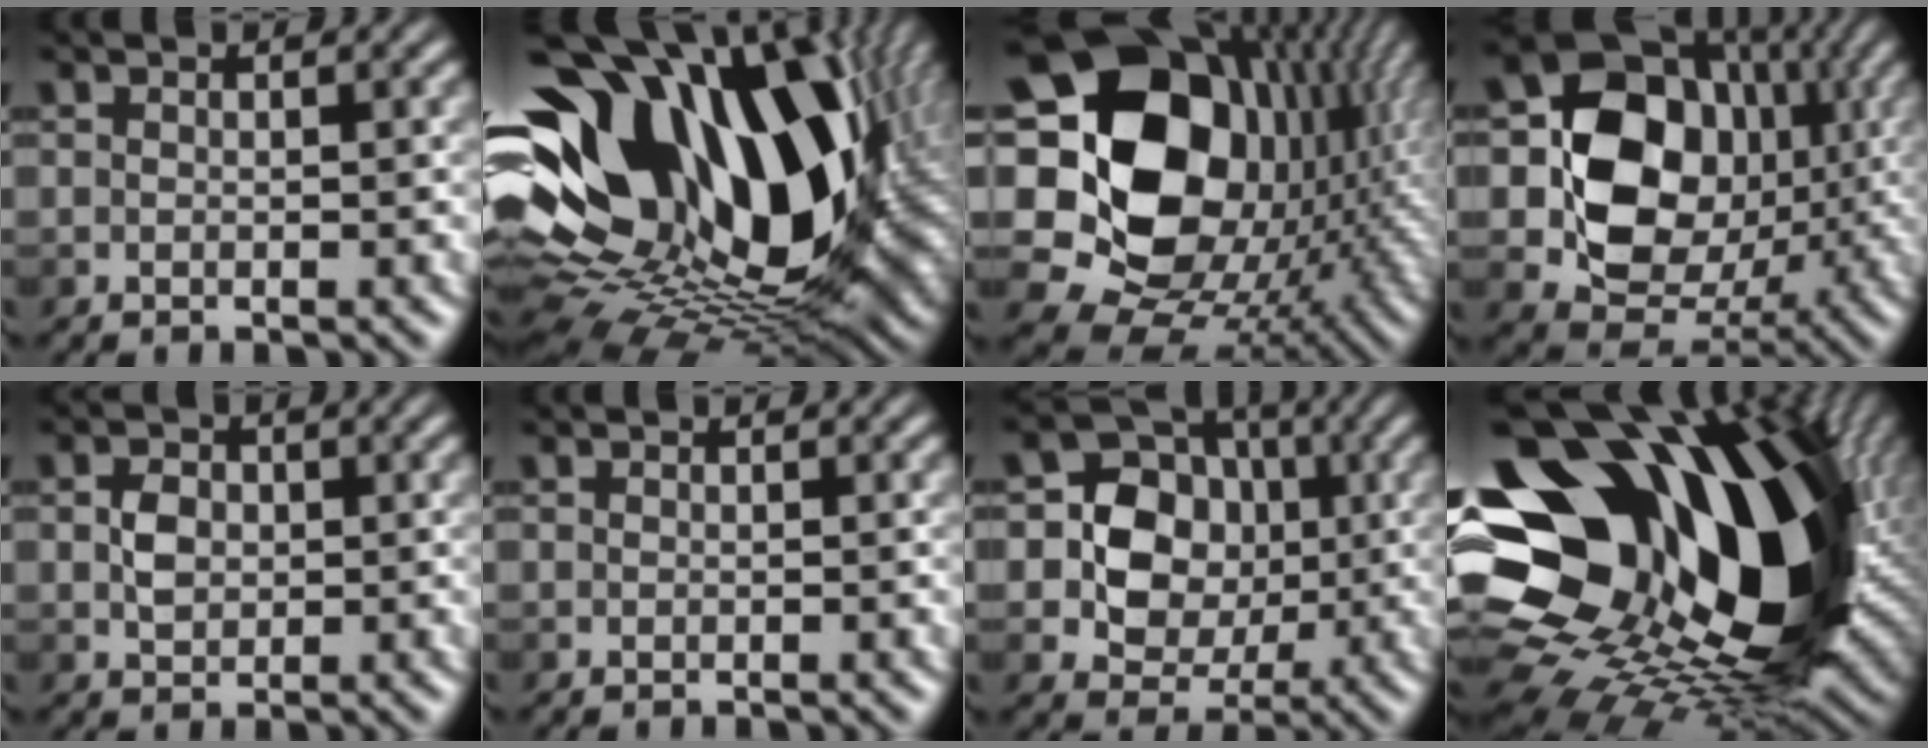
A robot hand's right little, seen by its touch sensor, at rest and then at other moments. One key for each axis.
{"total": 18.8, "fx": 1.5, "fy": 12.5, "fz": 13.9, "tx": -0.269, "ty": 0.009, "tz": 0.033}
{"total": 19.9, "fx": 1.9, "fy": 15.7, "fz": 12.1, "tx": -0.250, "ty": 0.008, "tz": 0.053}
{"total": 11.3, "fx": -0.2, "fy": 9.5, "fz": 6.1, "tx": -0.100, "ty": -0.011, "tz": -0.010}
{"total": 2.1, "fx": -0.9, "fy": 1.6, "fz": 1.1, "tx": -0.026, "ty": 0.000, "tz": -0.018}
{"total": 0.0}
{"total": 6.7, "fx": -0.9, "fy": 5.8, "fz": 3.3, "tx": -0.044, "ty": -0.006, "tz": -0.028}
{"total": 20.2, "fx": 0.6, "fy": 12.7, "fz": 15.7, "tx": -0.294, "ty": -0.035, "tz": 0.025}